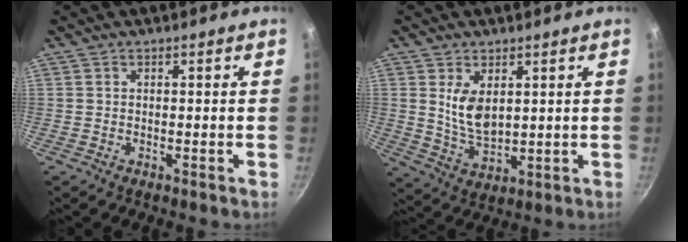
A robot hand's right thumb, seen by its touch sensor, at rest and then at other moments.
{"total": 7.8, "force": [2.3, 4.4, 6.0], "torque": [-0.100, -0.027, 0.054]}